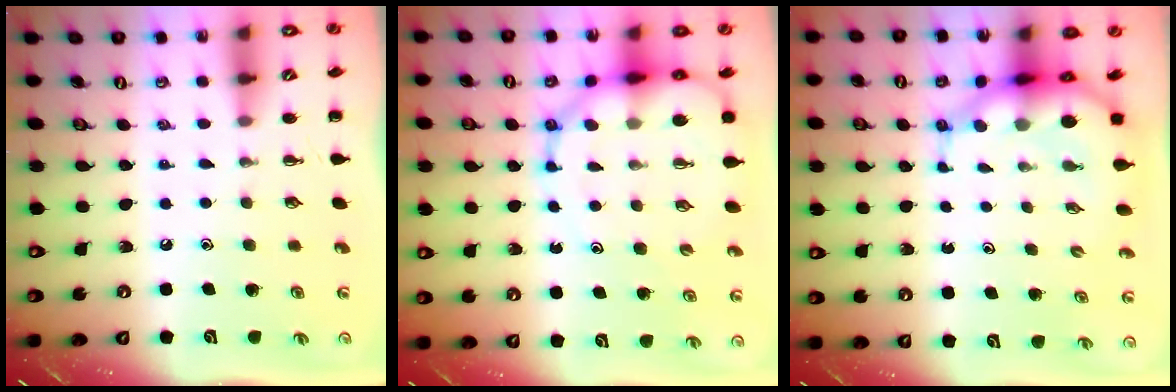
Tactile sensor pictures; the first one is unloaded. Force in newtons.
{"total": 13.1, "press": 12.5, "slide": 3.7}
{"total": 8.4, "press": 8.0, "slide": 2.6}